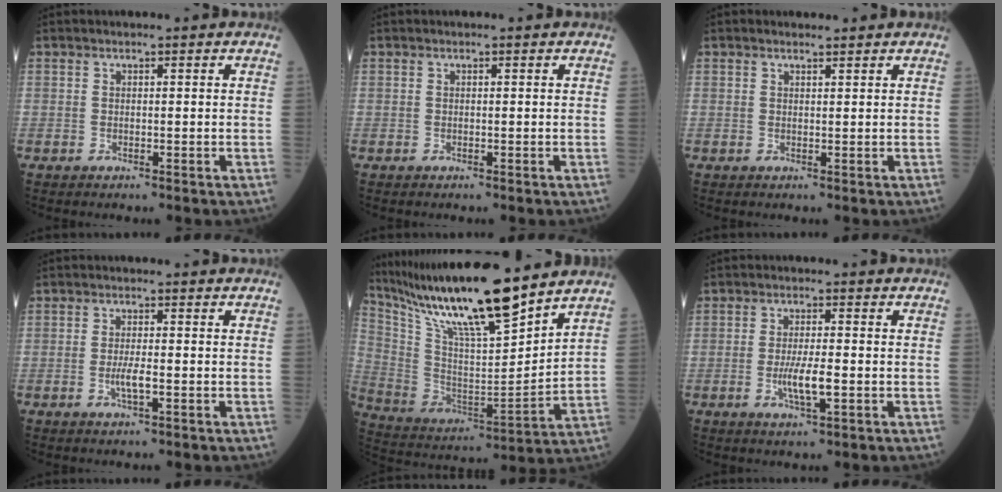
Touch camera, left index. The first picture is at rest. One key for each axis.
{"total": 0.0}
{"total": 0.8, "fx": 0.7, "fy": 0.1, "fz": 0.1, "tx": -0.010, "ty": -0.004, "tz": 0.012}
{"total": 2.5, "fx": -0.8, "fy": 0.2, "fz": 2.3, "tx": -0.049, "ty": -0.006, "tz": -0.016}
{"total": 20.0, "fx": 16.1, "fy": 1.3, "fz": 11.7, "tx": -0.217, "ty": -0.004, "tz": 0.299}
{"total": 4.5, "fx": -1.3, "fy": 0.5, "fz": 4.3, "tx": -0.087, "ty": -0.010, "tz": -0.022}